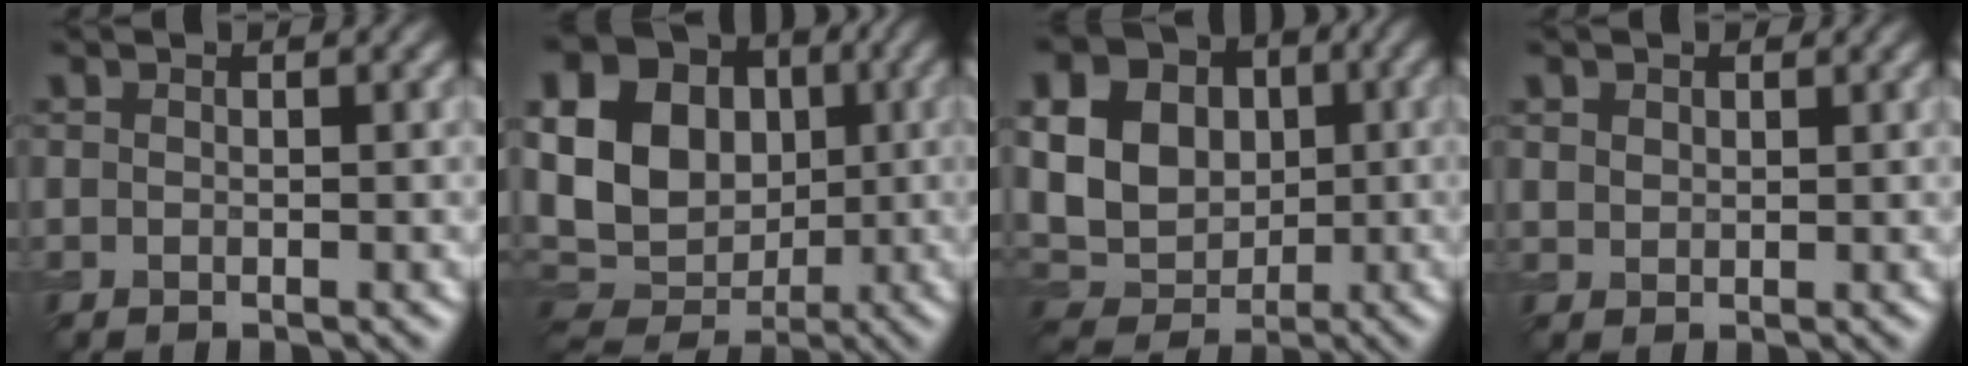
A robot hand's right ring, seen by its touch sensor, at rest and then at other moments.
{"total": 18.4, "force": [3.4, 15.7, 8.9], "torque": [-0.202, 0.030, 0.026]}
{"total": 12.5, "force": [2.3, 10.2, 6.8], "torque": [-0.157, 0.031, 0.033]}
{"total": 1.7, "force": [1.1, 1.2, 0.5], "torque": [-0.014, -0.005, 0.023]}